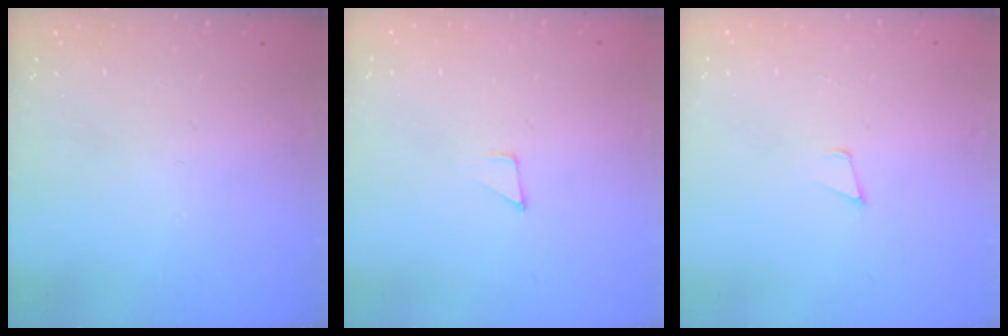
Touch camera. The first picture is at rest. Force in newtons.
{"total": 2.8, "press": 2.8, "slide": 0.2}
{"total": 3.6, "press": 2.4, "slide": 2.6}